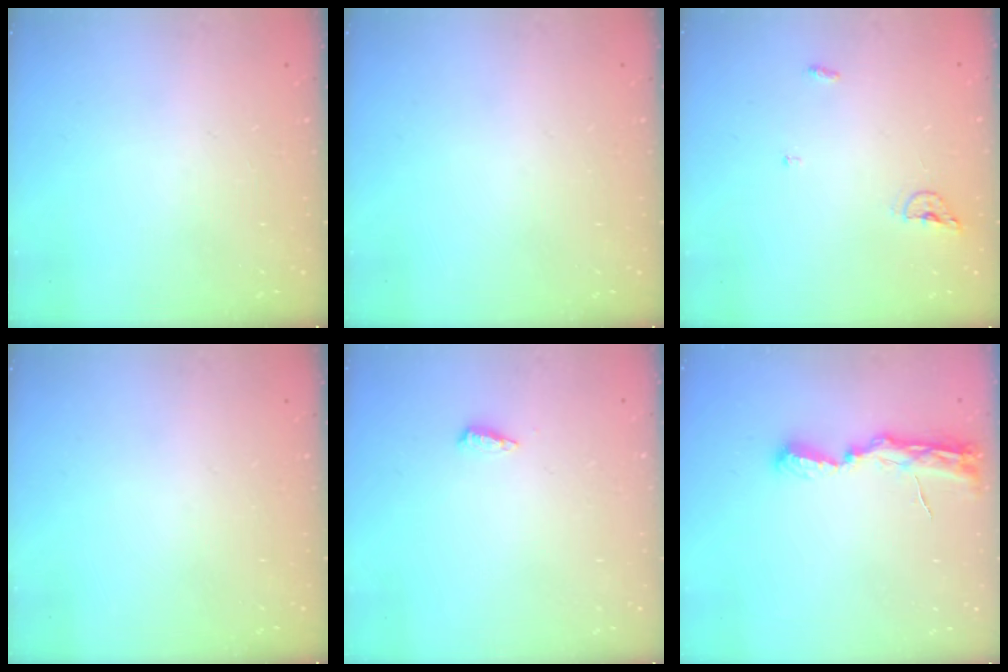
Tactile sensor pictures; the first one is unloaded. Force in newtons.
{"total": 0.0}
{"total": 4.4, "press": 4.3, "slide": 1.0}
{"total": 0.0}
{"total": 4.9, "press": 4.8, "slide": 1.2}
{"total": 7.6, "press": 7.6, "slide": 0.9}